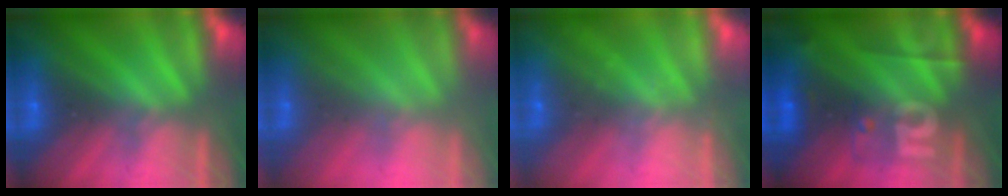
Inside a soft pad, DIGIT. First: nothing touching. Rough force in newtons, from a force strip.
{"total": 2.2}
{"total": 2.1}
{"total": 2.4}